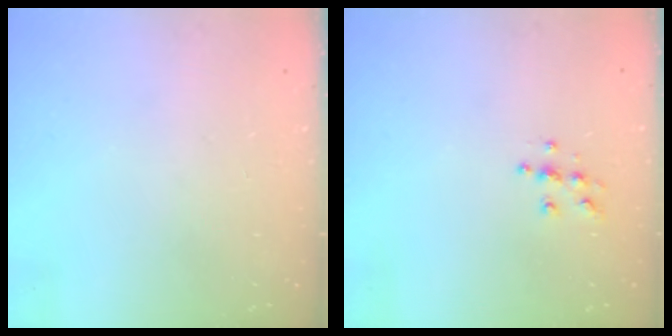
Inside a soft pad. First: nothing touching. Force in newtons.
{"total": 5.4, "press": 5.4, "slide": 0.1}